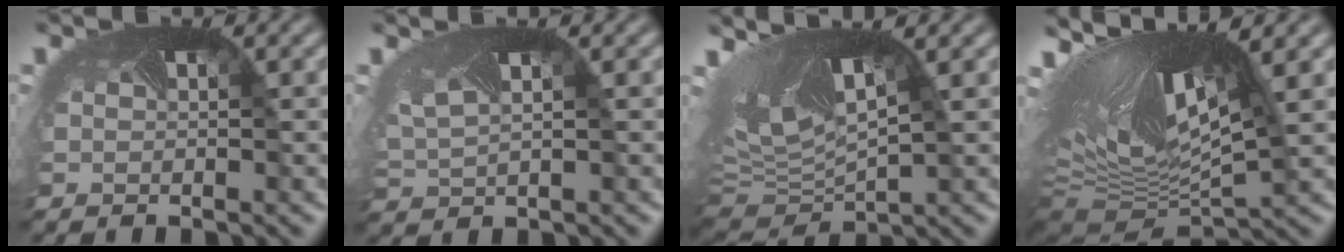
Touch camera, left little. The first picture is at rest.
{"total": 2.6, "force": [1.5, 1.1, 1.8], "torque": [-0.057, 0.001, 0.042]}
{"total": 10.2, "force": [2.4, 5.0, 8.5], "torque": [-0.186, -0.006, 0.057]}
{"total": 14.0, "force": [4.4, 5.5, 12.1], "torque": [-0.229, 0.010, 0.091]}